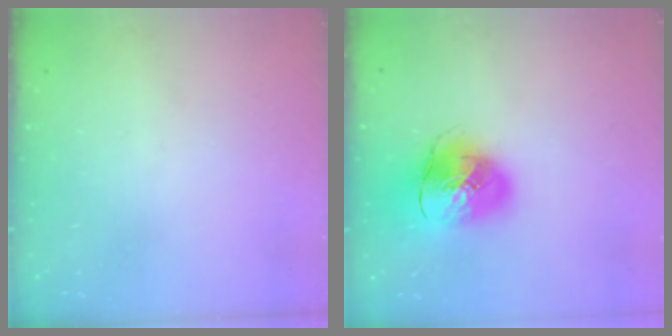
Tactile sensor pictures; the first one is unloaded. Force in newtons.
{"total": 14.1, "press": 13.9, "slide": 2.5}